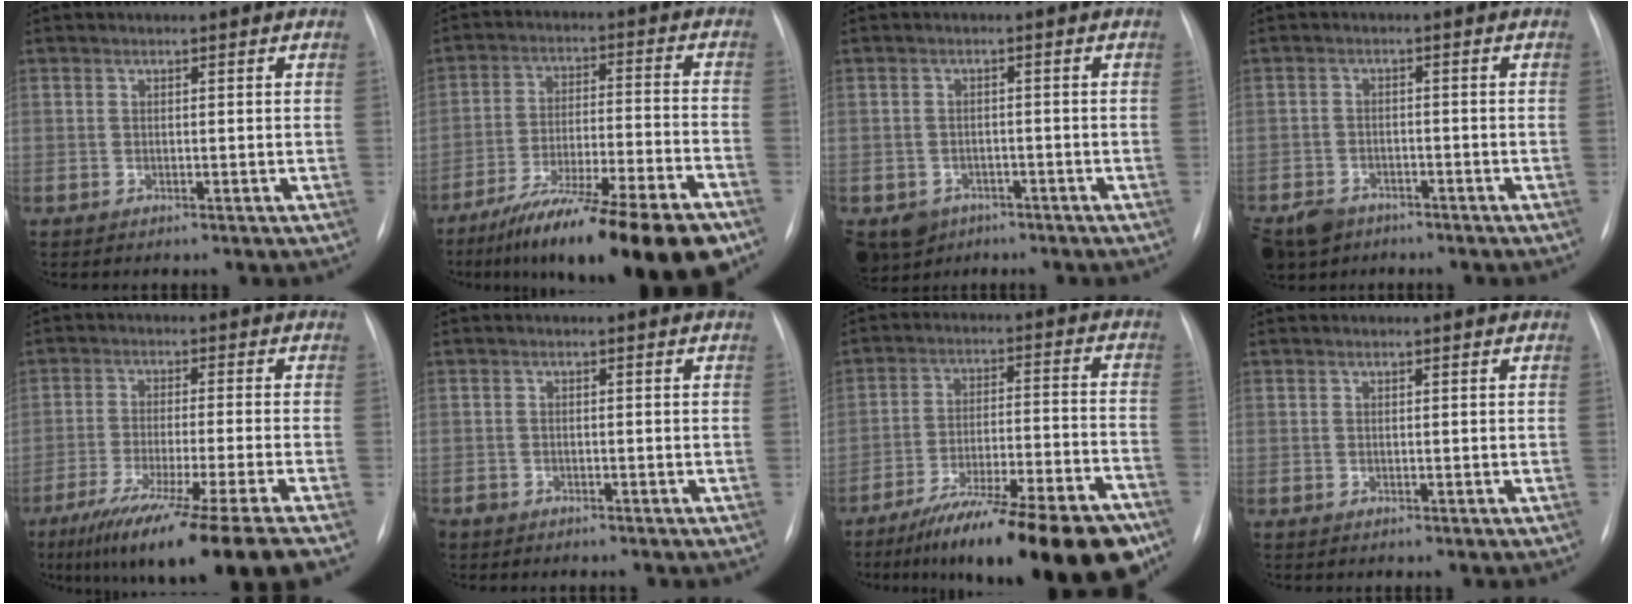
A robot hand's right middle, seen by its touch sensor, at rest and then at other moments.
{"total": 20.8, "force": [-15.2, 1.3, 14.2], "torque": [-0.179, -0.019, -0.249]}
{"total": 5.4, "force": [-3.3, 4.2, 1.0], "torque": [-0.016, 0.006, -0.045]}
{"total": 7.9, "force": [-5.7, 4.9, 2.4], "torque": [-0.059, -0.005, -0.095]}
{"total": 17.4, "force": [-12.7, -1.9, 11.8], "torque": [-0.163, -0.060, -0.203]}
{"total": 1.8, "force": [-1.5, 1.0, 0.2], "torque": [-0.008, 0.001, -0.024]}
{"total": 22.2, "force": [-16.8, 2.2, 14.3], "torque": [-0.164, -0.004, -0.267]}
{"total": 0.0}